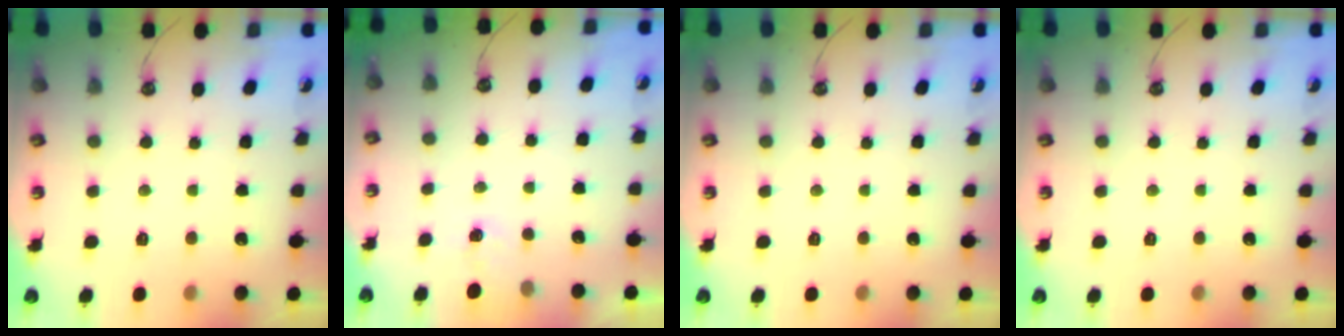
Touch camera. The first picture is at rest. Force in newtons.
{"total": 1.1, "press": 1.1, "slide": 0.3}
{"total": 0.0}
{"total": 0.0}